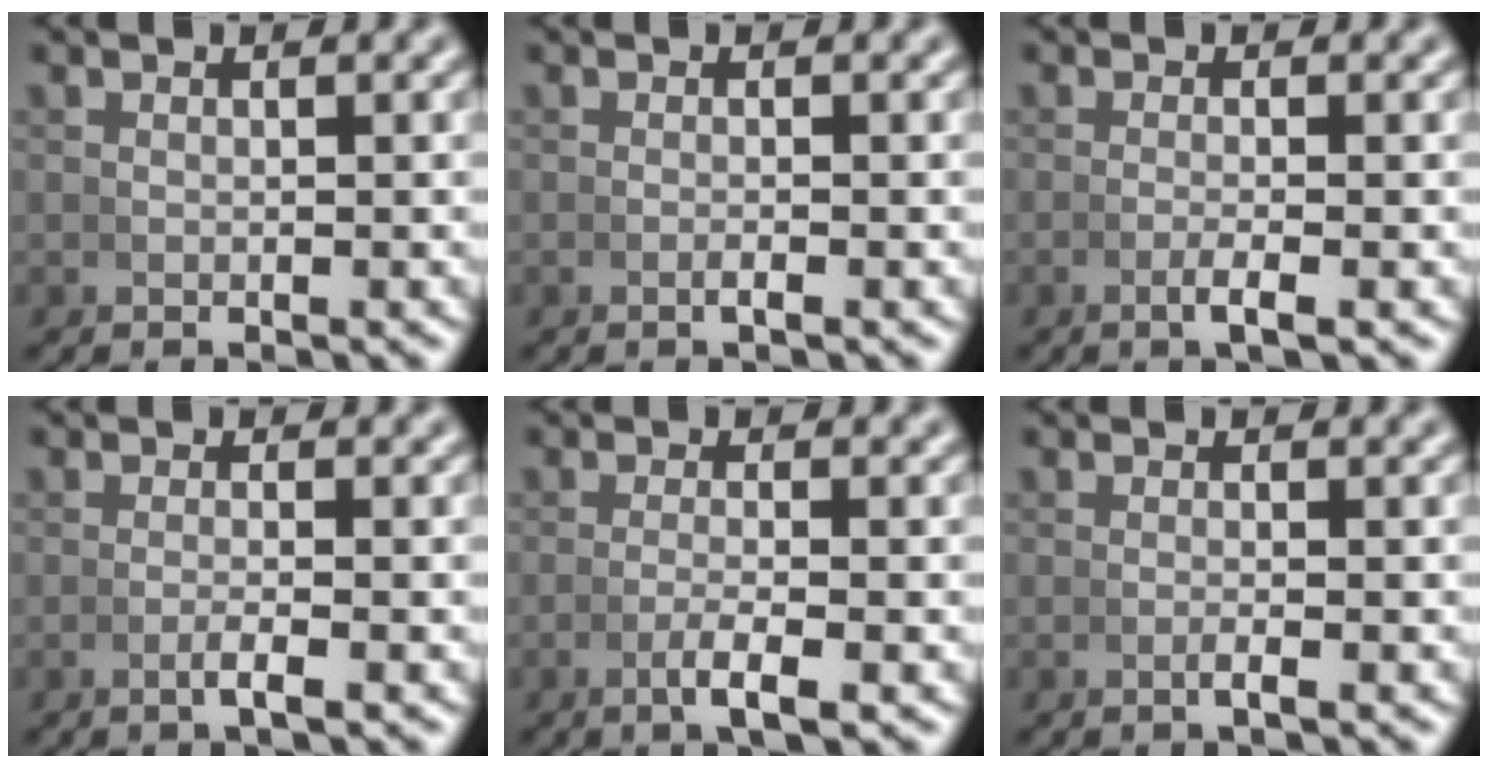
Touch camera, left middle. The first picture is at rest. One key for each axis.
{"total": 0.7, "fx": -0.5, "fy": 0.0, "fz": 0.5, "tx": -0.010, "ty": 0.004, "tz": -0.011}
{"total": 1.7, "fx": -1.0, "fy": 0.1, "fz": 1.4, "tx": -0.034, "ty": -0.003, "tz": -0.018}
{"total": 1.4, "fx": -0.9, "fy": 0.0, "fz": 1.1, "tx": -0.029, "ty": -0.002, "tz": -0.017}
{"total": 2.5, "fx": -1.3, "fy": 0.2, "fz": 2.2, "tx": -0.052, "ty": -0.007, "tz": -0.021}
{"total": 1.0, "fx": -0.6, "fy": 0.0, "fz": 0.7, "tx": -0.018, "ty": 0.001, "tz": -0.013}